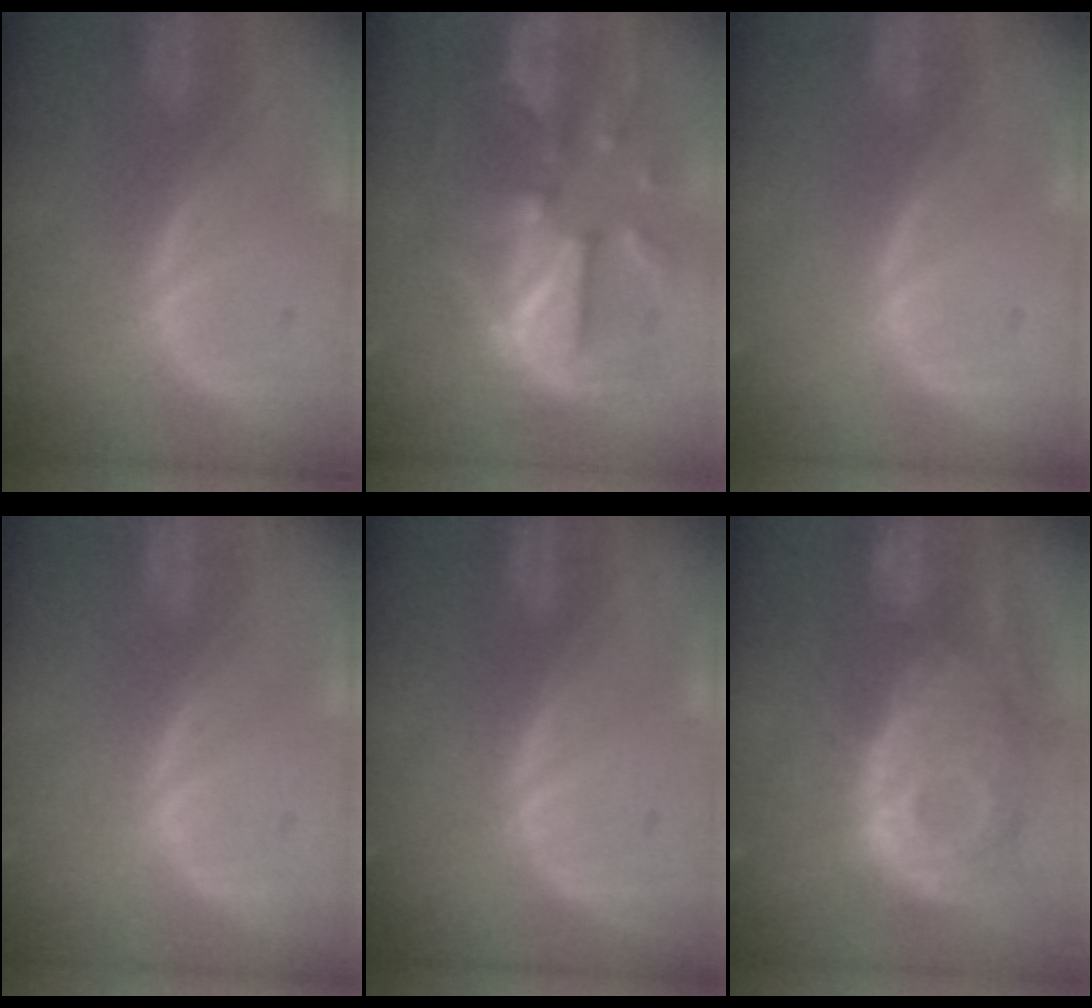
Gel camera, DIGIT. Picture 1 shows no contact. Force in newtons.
{"total": 12.1, "press": 12.0, "slide": 1.3}
{"total": 0.0}
{"total": 0.0}
{"total": 0.0}
{"total": 12.5, "press": 10.9, "slide": 6.0}